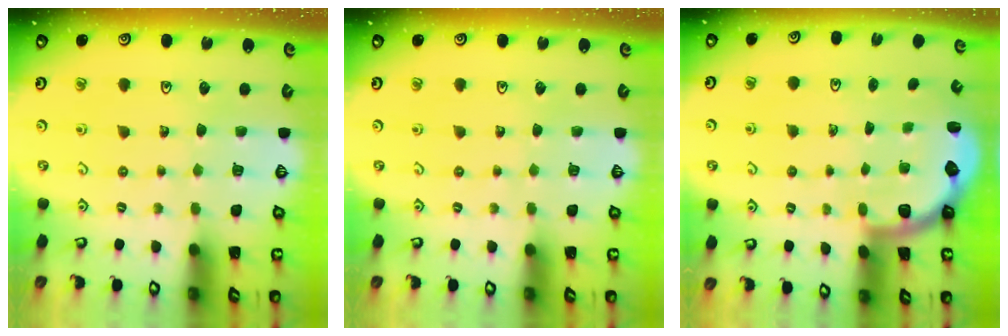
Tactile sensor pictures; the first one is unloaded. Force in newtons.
{"total": 0.0}
{"total": 2.1, "press": 2.0, "slide": 0.8}